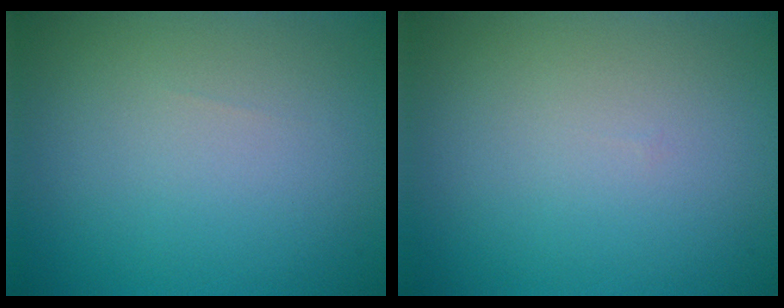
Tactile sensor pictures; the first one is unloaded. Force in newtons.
{"total": 0.0}